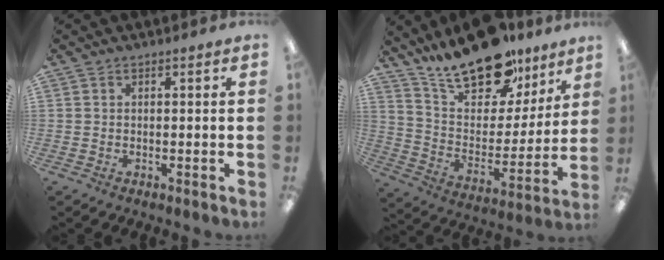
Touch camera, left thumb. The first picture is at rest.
{"total": 21.5, "force": [16.4, 9.5, 10.2], "torque": [-0.167, -0.109, 0.289]}